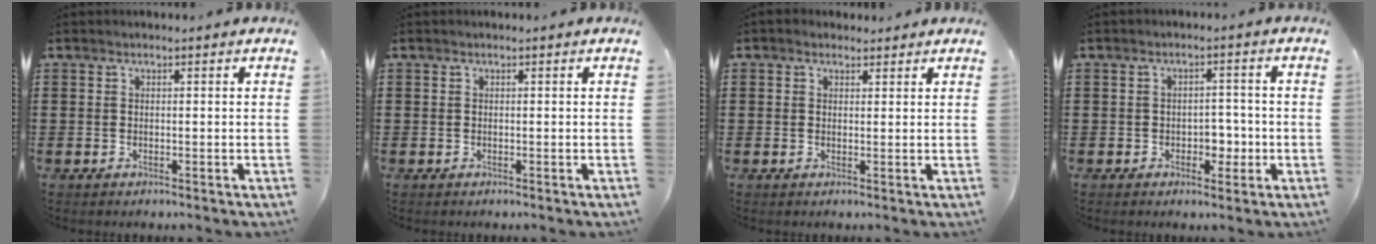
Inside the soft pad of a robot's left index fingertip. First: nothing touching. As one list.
[{"total": 0.0}, {"total": 1.4, "force": [1.1, 0.9, 0.2], "torque": [0.000, 0.003, 0.018]}, {"total": 3.5, "force": [-1.1, 2.5, 2.3], "torque": [-0.032, -0.003, -0.028]}]